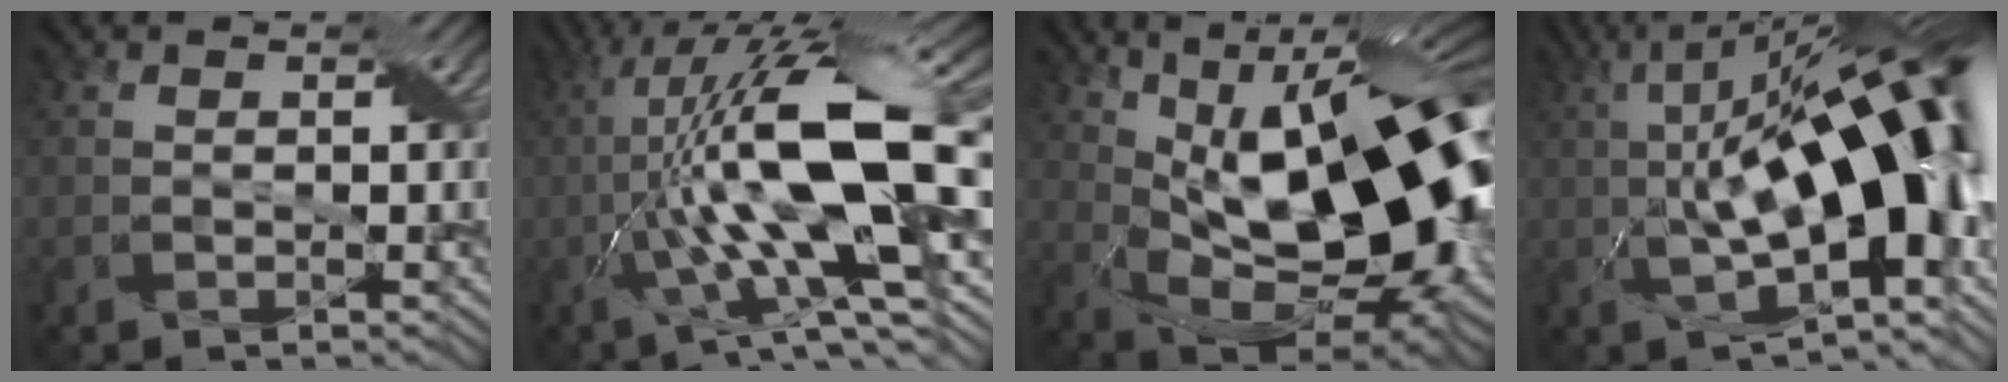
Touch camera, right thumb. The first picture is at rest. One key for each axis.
{"total": 19.0, "fx": -1.0, "fy": 5.6, "fz": 18.1, "tx": -0.322, "ty": 0.025, "tz": -0.023}
{"total": 19.6, "fx": 2.9, "fy": 9.4, "fz": 16.9, "tx": -0.251, "ty": 0.019, "tz": 0.037}
{"total": 19.8, "fx": 1.2, "fy": 7.5, "fz": 18.3, "tx": -0.265, "ty": 0.025, "tz": 0.006}